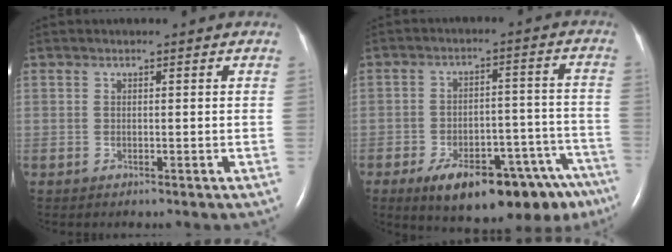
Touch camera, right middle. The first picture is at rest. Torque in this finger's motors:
{"motor_torque": [1.08, -1.05, 0.24, 0.12]}